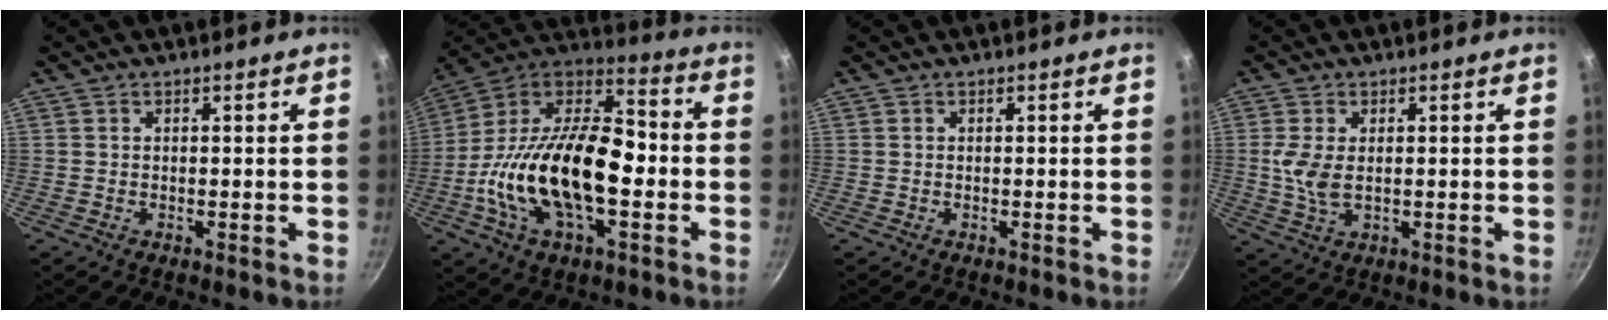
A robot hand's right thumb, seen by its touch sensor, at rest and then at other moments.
{"total": 25.9, "force": [-4.4, 13.7, 21.5], "torque": [-0.385, 0.049, -0.093]}
{"total": 0.0}
{"total": 5.2, "force": [0.5, 2.7, 4.4], "torque": [-0.094, -0.004, 0.012]}